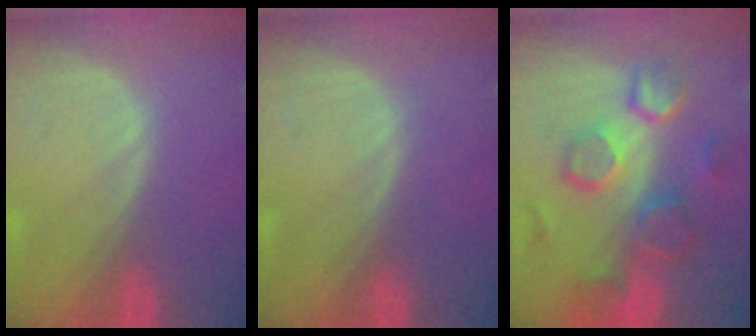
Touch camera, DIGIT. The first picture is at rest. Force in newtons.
{"total": 0.0}
{"total": 10.5, "press": 9.1, "slide": 5.2}